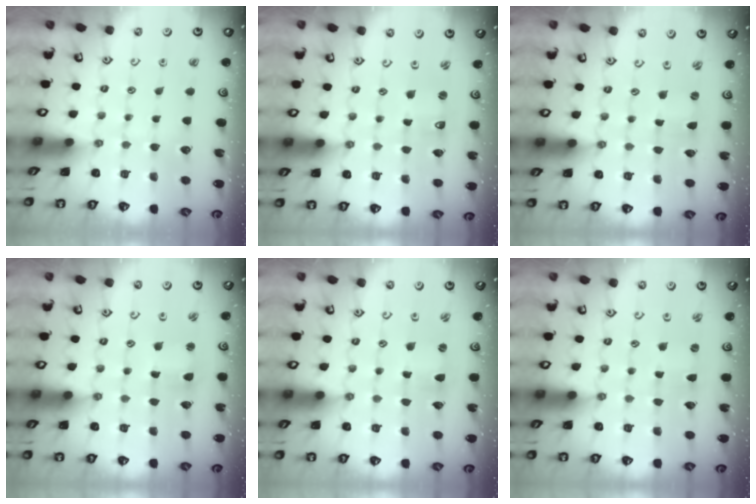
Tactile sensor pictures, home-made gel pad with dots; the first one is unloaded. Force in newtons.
{"total": 2.7, "press": 2.7, "slide": 0.3}
{"total": 0.0}
{"total": 1.4, "press": 1.3, "slide": 0.3}
{"total": 0.0}
{"total": 0.7, "press": 0.7, "slide": 0.3}